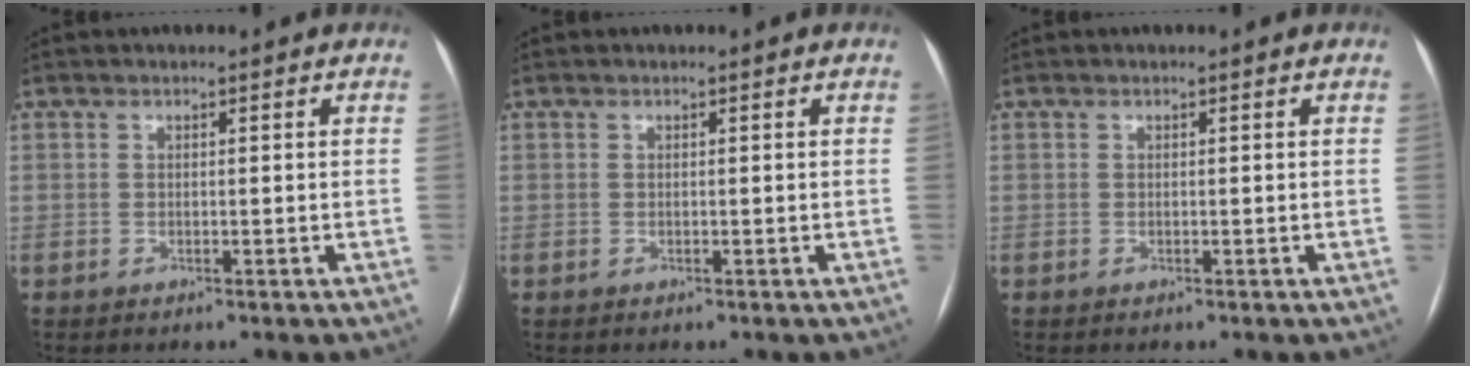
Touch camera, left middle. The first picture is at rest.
{"total": 0.0}
{"total": 0.0}